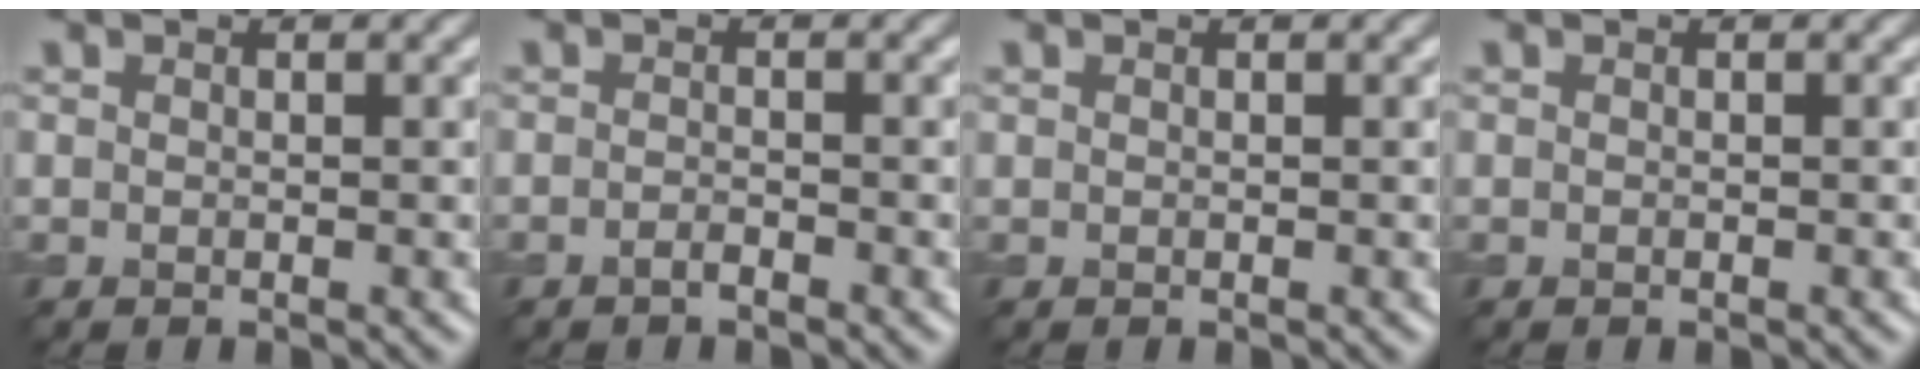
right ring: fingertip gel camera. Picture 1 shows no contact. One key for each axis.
{"total": 0.9, "fx": -0.7, "fy": 0.2, "fz": 0.6, "tx": -0.012, "ty": 0.002, "tz": -0.014}
{"total": 0.0}
{"total": 0.0}